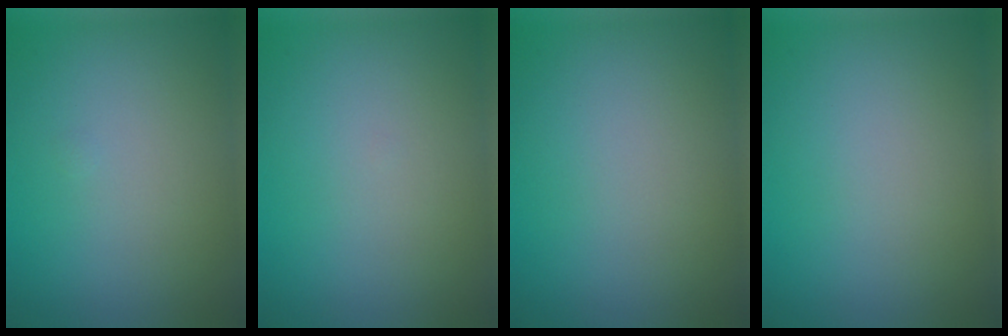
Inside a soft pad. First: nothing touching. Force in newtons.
{"total": 0.0}
{"total": 0.0}
{"total": 0.0}